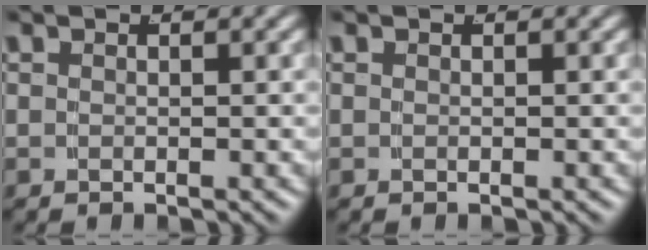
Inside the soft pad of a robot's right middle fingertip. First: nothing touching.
{"total": 0.0}